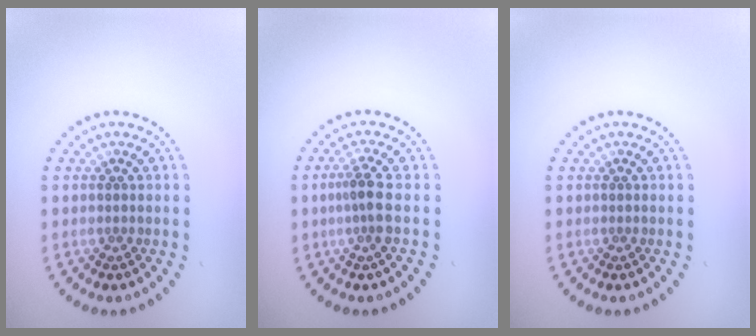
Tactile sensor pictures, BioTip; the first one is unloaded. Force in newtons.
{"total": 2.3, "press": 1.7, "slide": 1.5}
{"total": 0.0}